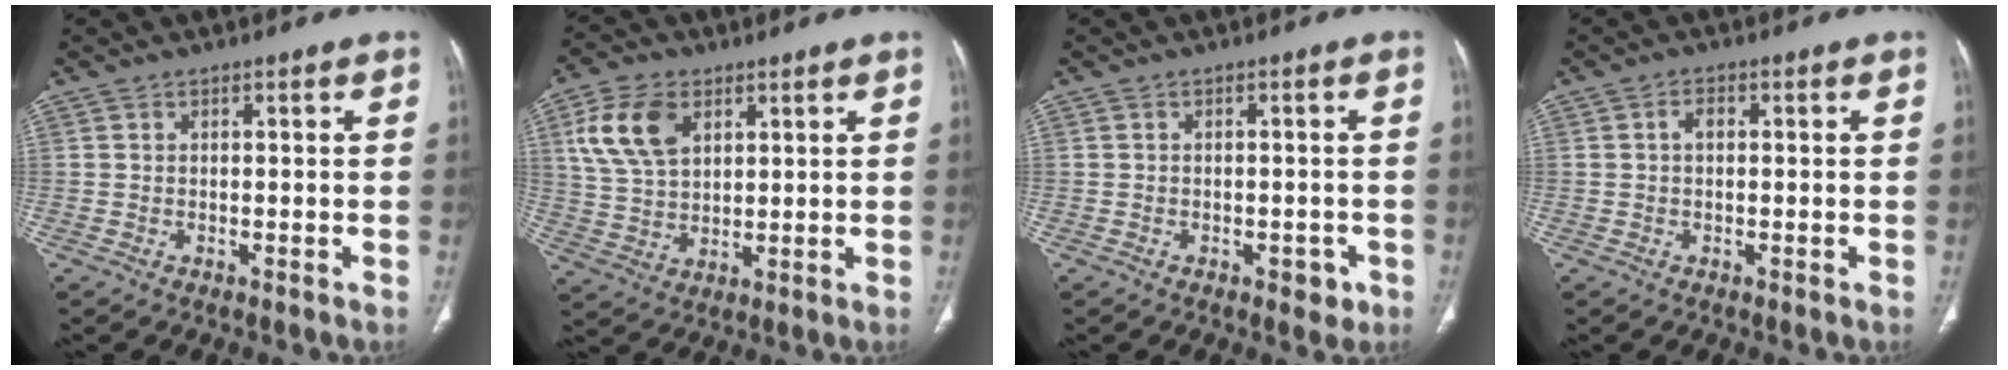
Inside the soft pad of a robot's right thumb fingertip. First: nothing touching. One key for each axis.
{"total": 11.3, "fx": 4.5, "fy": 7.1, "fz": 7.5, "tx": -0.136, "ty": -0.006, "tz": 0.091}
{"total": 2.8, "fx": -1.4, "fy": 1.7, "fz": 1.8, "tx": -0.010, "ty": 0.006, "tz": -0.013}
{"total": 2.1, "fx": 0.3, "fy": 1.2, "fz": 1.7, "tx": -0.031, "ty": 0.008, "tz": 0.004}